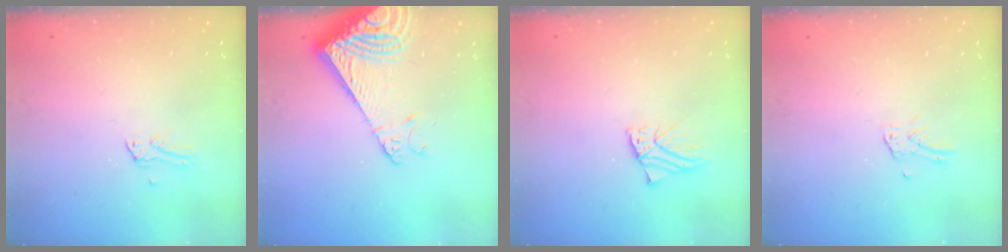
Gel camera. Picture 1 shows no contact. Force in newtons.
{"total": 14.1, "press": 13.9, "slide": 2.2}
{"total": 2.9, "press": 2.9, "slide": 0.2}
{"total": 1.1, "press": 1.1, "slide": 0.1}